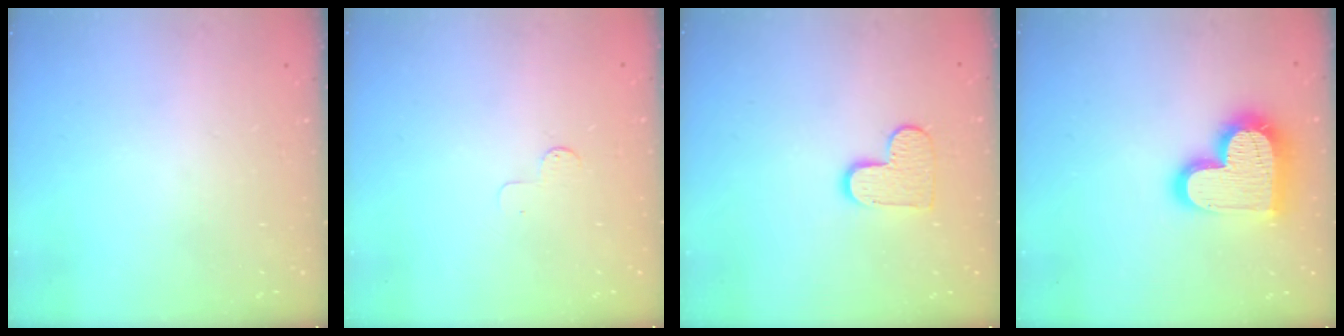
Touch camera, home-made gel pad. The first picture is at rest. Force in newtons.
{"total": 2.6, "press": 2.6, "slide": 0.3}
{"total": 8.9, "press": 8.9, "slide": 0.4}
{"total": 19.8, "press": 19.7, "slide": 1.3}